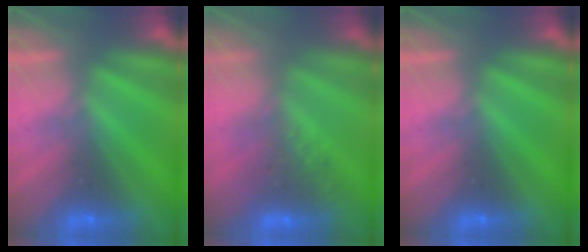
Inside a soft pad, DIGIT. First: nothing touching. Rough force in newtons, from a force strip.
{"total": 2.7}
{"total": 0.0}